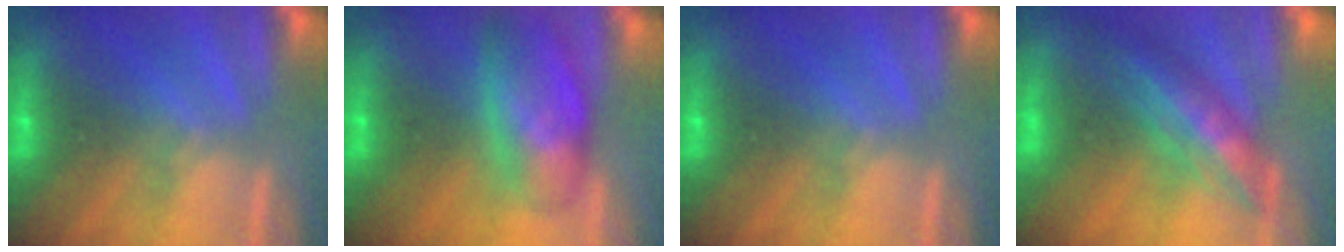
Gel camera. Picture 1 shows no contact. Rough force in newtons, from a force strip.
{"total": 8.9}
{"total": 0.0}
{"total": 2.9}